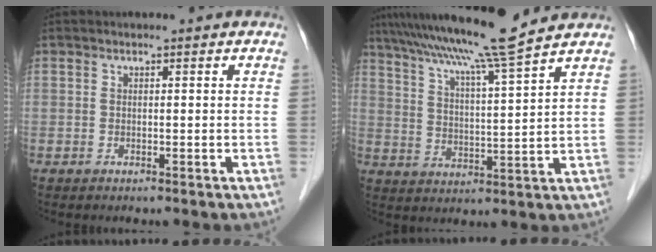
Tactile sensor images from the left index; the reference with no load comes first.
{"total": 13.3, "force": [11.2, -2.0, 6.8], "torque": [-0.120, 0.002, 0.178]}